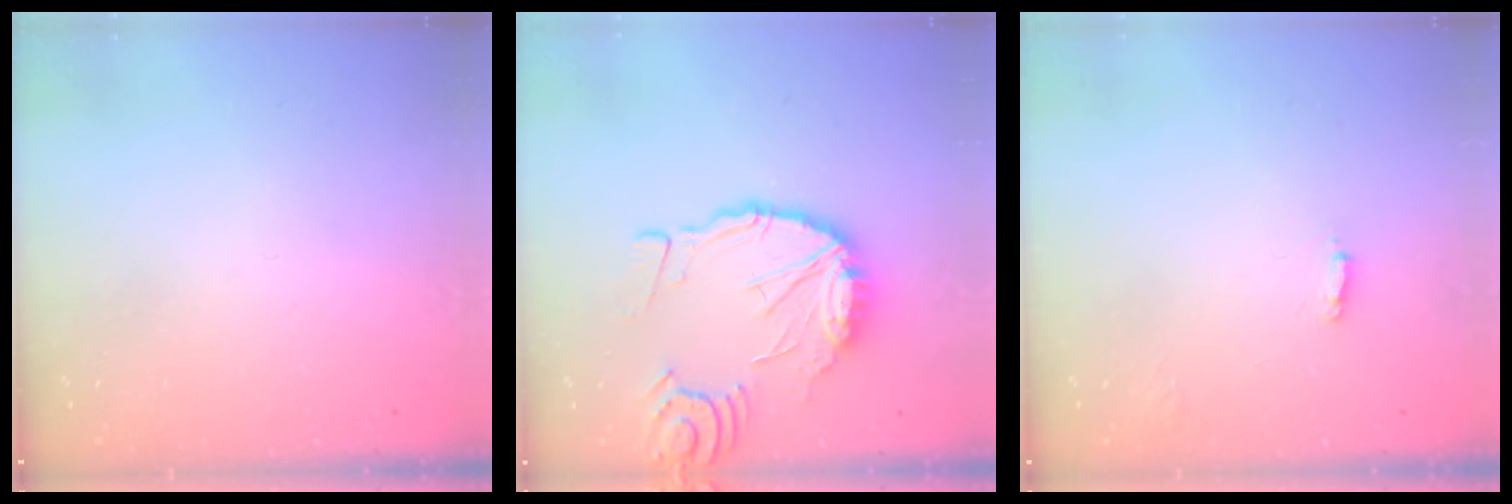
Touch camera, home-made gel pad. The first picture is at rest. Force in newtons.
{"total": 13.5, "press": 13.4, "slide": 1.5}
{"total": 2.2, "press": 2.2, "slide": 0.1}